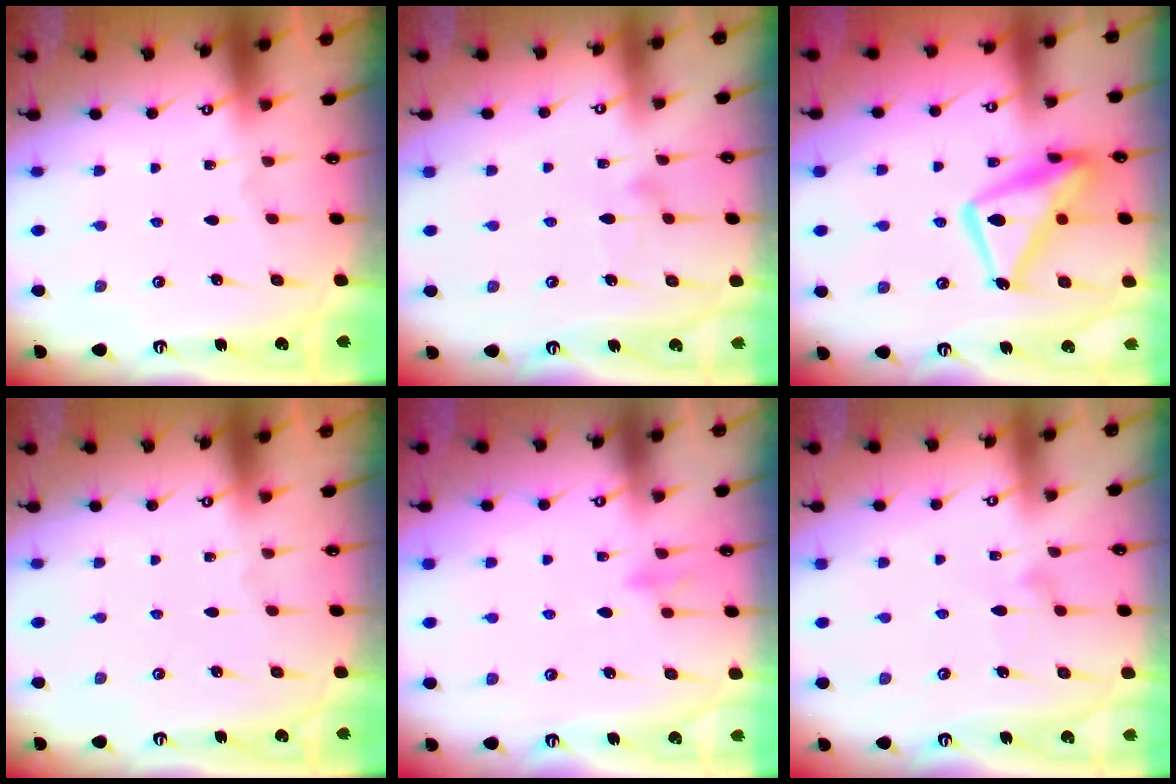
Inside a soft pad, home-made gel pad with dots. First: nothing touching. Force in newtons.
{"total": 7.7, "press": 7.7, "slide": 0.3}
{"total": 16.2, "press": 16.1, "slide": 1.3}
{"total": 0.0}
{"total": 8.3, "press": 8.1, "slide": 1.6}
{"total": 8.2, "press": 8.2, "slide": 0.3}